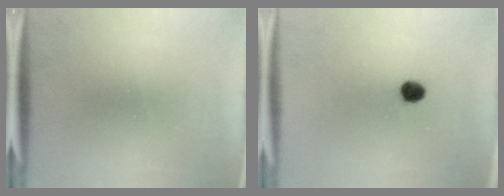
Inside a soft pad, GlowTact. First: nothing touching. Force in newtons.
{"total": 2.8}